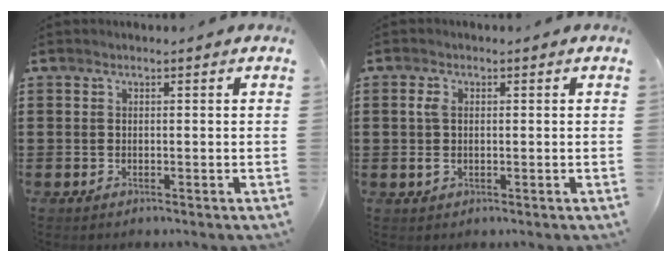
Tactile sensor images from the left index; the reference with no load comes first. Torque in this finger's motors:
{"motor_torque": [0.74, 0.94, 0.22, 0.04]}